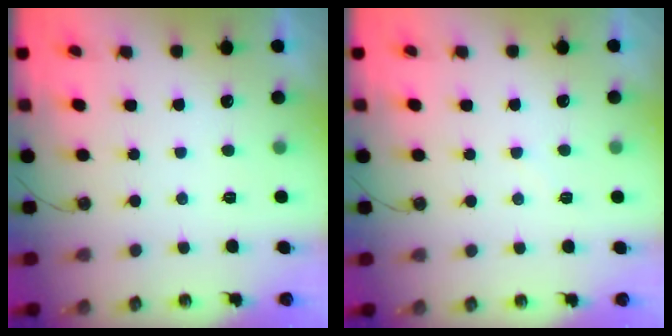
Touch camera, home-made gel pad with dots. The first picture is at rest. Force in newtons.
{"total": 5.4, "press": 5.3, "slide": 0.7}